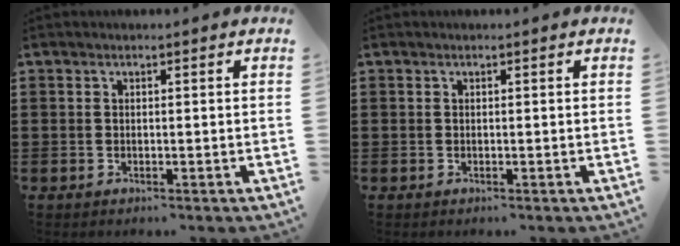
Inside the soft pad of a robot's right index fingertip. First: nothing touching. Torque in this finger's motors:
{"motor_torque": [-0.18, 0.72, -0.02, 0.01]}